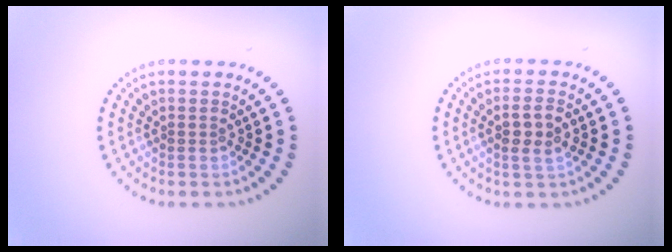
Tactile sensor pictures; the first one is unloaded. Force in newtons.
{"total": 2.4, "press": 2.3, "slide": 0.7}